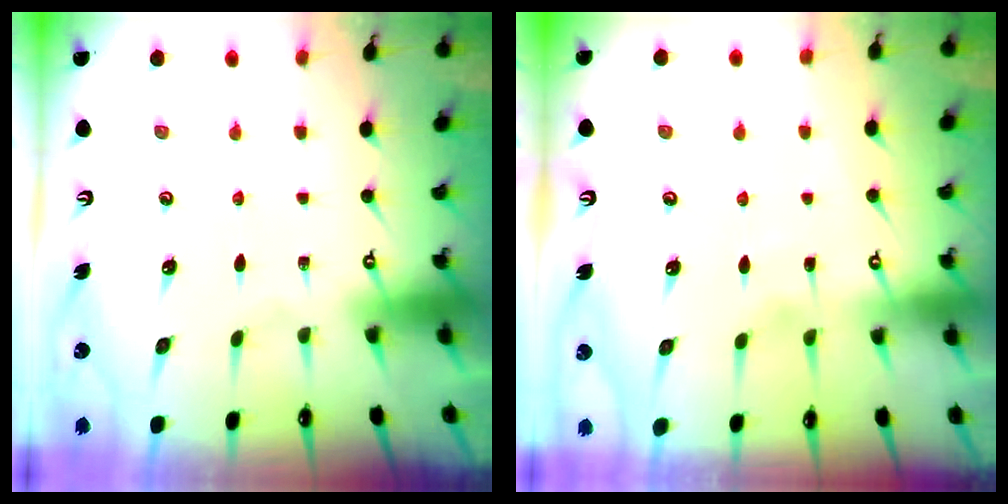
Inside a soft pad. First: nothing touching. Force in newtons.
{"total": 2.6, "press": 2.5, "slide": 0.2}